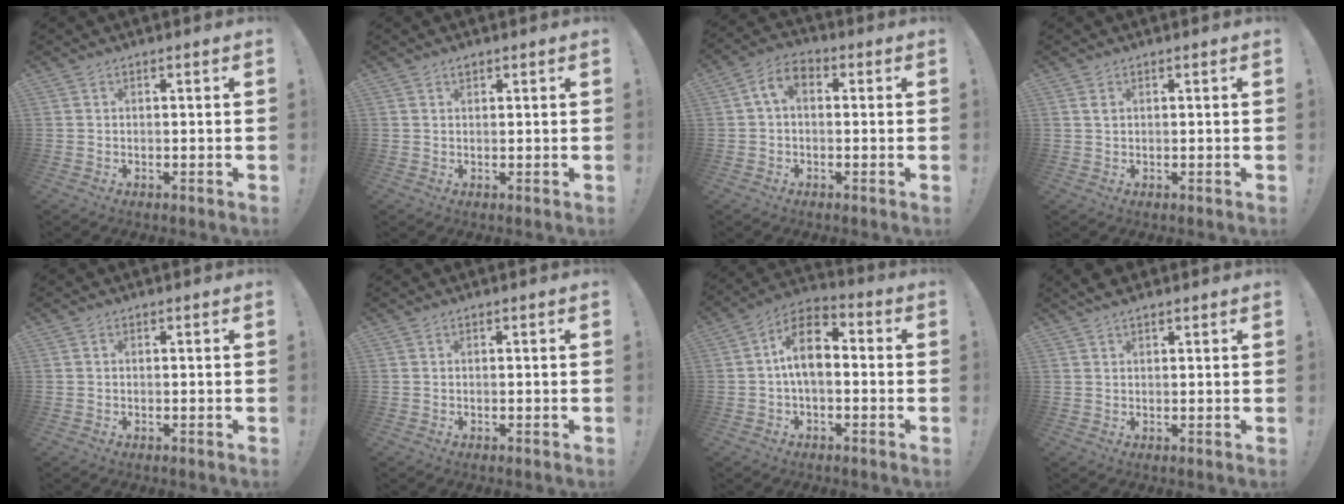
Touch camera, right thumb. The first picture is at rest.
{"total": 0.9, "force": [0.7, 0.4, 0.4], "torque": [-0.006, -0.001, 0.013]}
{"total": 6.2, "force": [0.8, 4.0, 4.7], "torque": [-0.088, 0.007, 0.017]}
{"total": 0.0}
{"total": 0.0}
{"total": 0.0}
{"total": 11.3, "force": [0.6, 6.5, 9.2], "torque": [-0.161, 0.011, 0.013]}
{"total": 3.3, "force": [2.9, 1.1, 1.2], "torque": [-0.019, -0.010, 0.053]}